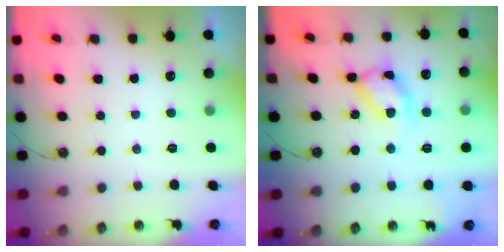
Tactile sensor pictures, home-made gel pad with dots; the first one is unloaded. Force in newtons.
{"total": 11.8, "press": 11.8, "slide": 0.8}